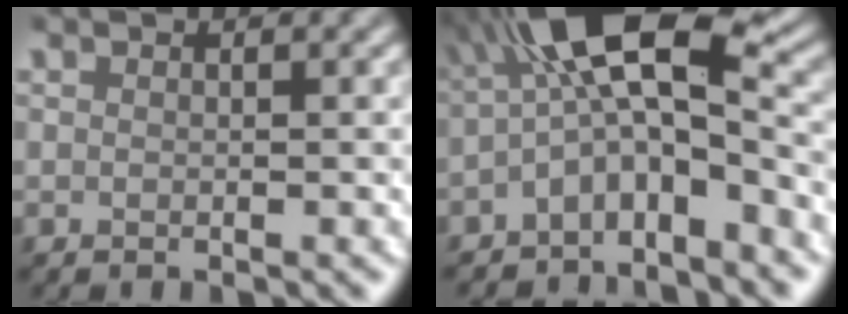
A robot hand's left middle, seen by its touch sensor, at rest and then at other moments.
{"total": 8.8, "force": [-1.8, 3.3, 8.0], "torque": [-0.134, 0.026, -0.051]}